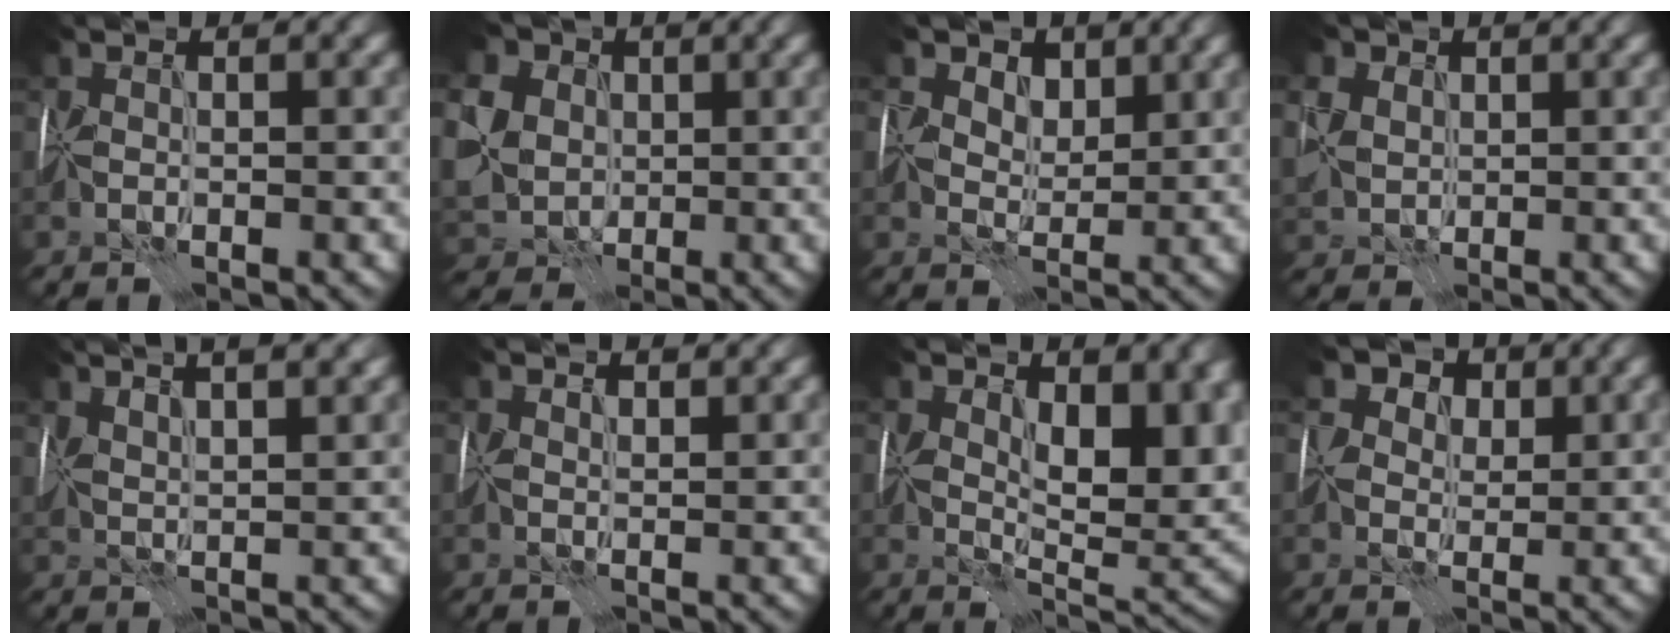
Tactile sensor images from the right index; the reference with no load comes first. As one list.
[{"total": 9.7, "force": [2.3, 8.0, 5.0], "torque": [-0.121, 0.021, 0.022]}, {"total": 3.7, "force": [2.1, 2.6, 1.6], "torque": [-0.036, -0.008, 0.037]}, {"total": 4.8, "force": [1.6, 3.9, 2.4], "torque": [-0.087, 0.015, 0.030]}, {"total": 9.0, "force": [5.8, 3.5, 6.0], "torque": [-0.086, 0.043, 0.070]}, {"total": 2.6, "force": [2.0, 1.0, 1.3], "torque": [-0.028, 0.004, 0.029]}, {"total": 8.9, "force": [2.3, 4.7, 7.1], "torque": [-0.101, -0.023, 0.043]}, {"total": 5.0, "force": [3.0, 3.6, 2.0], "torque": [-0.045, -0.004, 0.046]}]